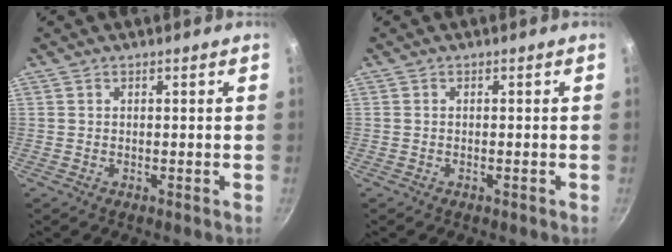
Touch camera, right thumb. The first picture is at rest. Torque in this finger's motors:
{"motor_torque": [0.25, 0.00, 0.45, -0.02, -0.06]}